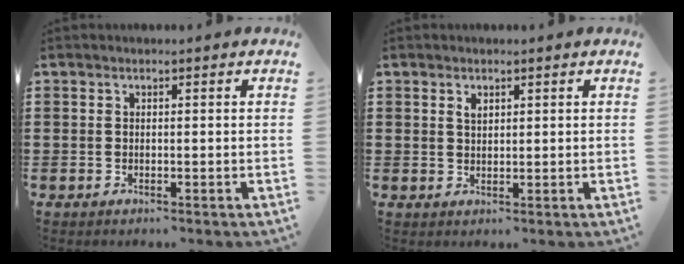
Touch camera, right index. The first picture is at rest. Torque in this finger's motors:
{"motor_torque": [0.03, 0.02, 0.10, 0.03]}